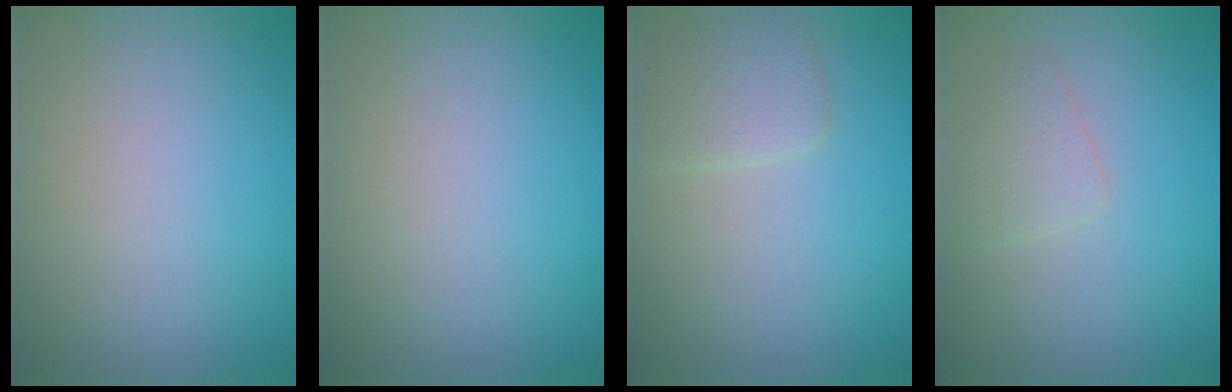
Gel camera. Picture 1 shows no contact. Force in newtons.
{"total": 0.0}
{"total": 2.2, "press": 2.2, "slide": 0.1}
{"total": 1.5, "press": 1.5, "slide": 0.1}